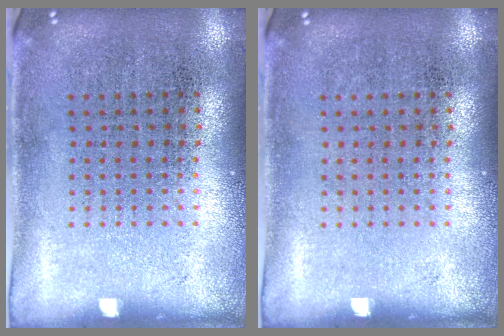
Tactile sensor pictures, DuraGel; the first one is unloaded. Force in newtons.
{"total": 0.0}